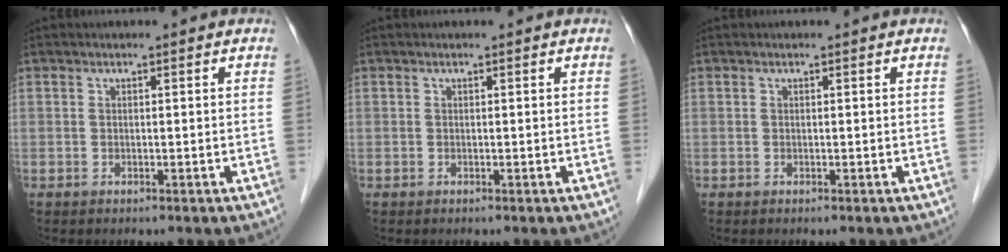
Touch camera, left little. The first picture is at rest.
{"total": 0.0}
{"total": 0.0}